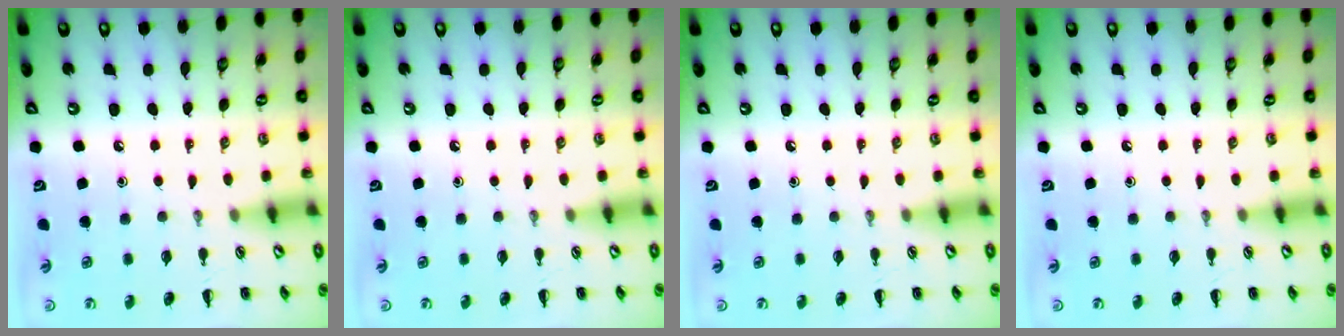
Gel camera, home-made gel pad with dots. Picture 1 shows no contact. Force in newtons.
{"total": 0.0}
{"total": 0.0}
{"total": 0.0}